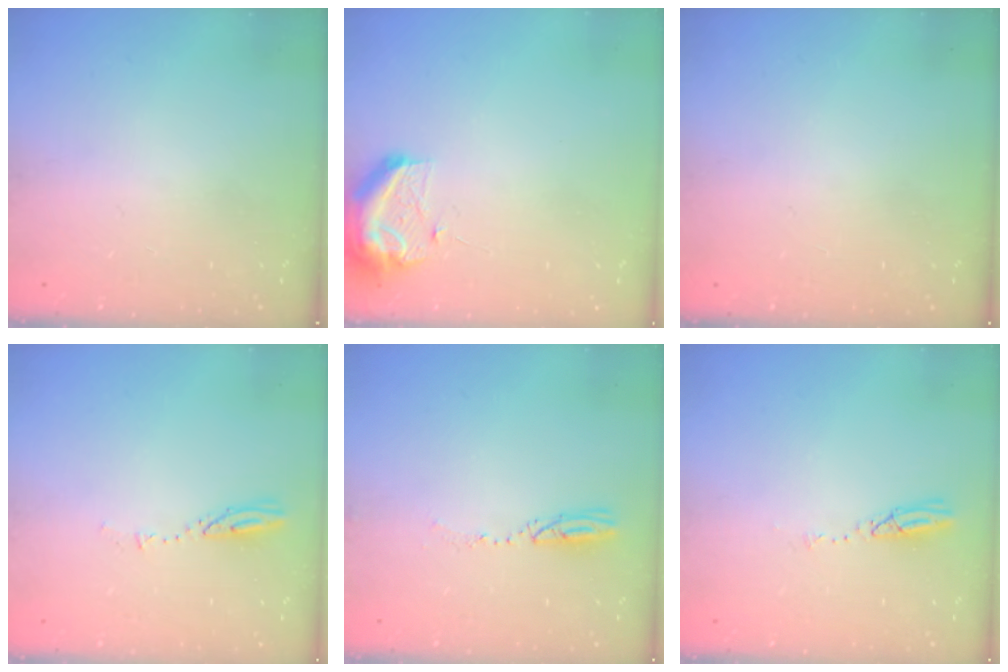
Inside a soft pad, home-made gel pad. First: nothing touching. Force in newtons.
{"total": 11.1, "press": 11.0, "slide": 1.2}
{"total": 0.0}
{"total": 3.2, "press": 3.2, "slide": 0.3}
{"total": 3.3, "press": 3.2, "slide": 0.8}
{"total": 3.6, "press": 3.6, "slide": 0.2}